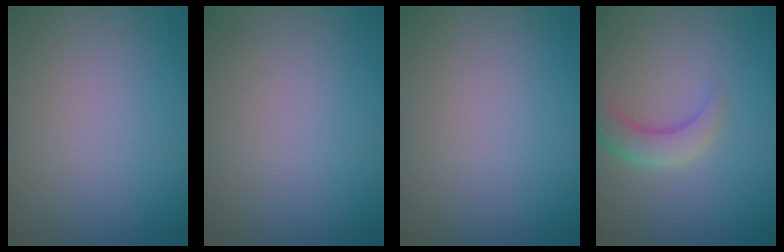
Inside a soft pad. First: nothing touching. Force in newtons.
{"total": 0.0}
{"total": 0.0}
{"total": 3.4, "press": 3.4, "slide": 0.1}